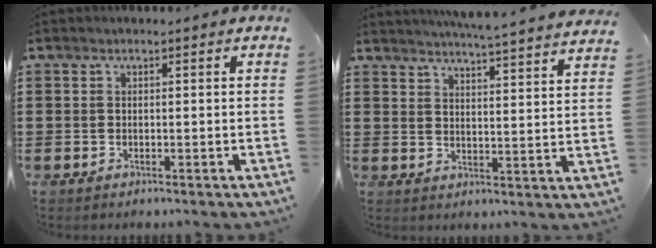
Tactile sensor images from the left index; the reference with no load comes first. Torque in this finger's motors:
{"motor_torque": [2.07, -0.07, 0.44, 0.10]}